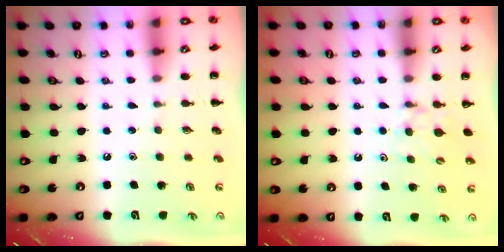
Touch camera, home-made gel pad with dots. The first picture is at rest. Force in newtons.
{"total": 5.2, "press": 5.0, "slide": 1.5}